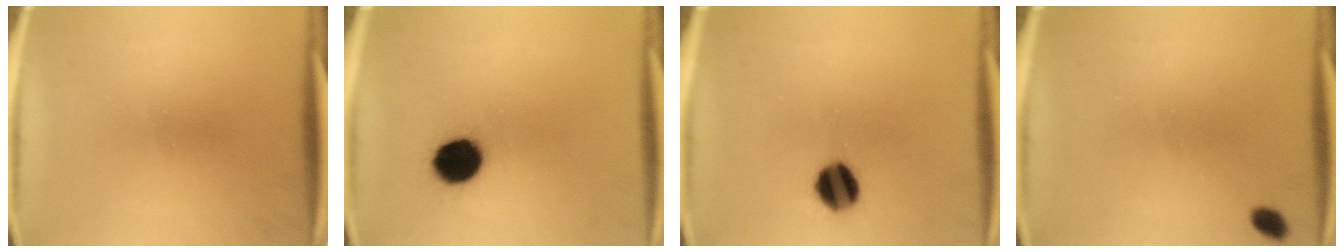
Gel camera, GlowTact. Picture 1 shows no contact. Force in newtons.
{"total": 9.5}
{"total": 8.3}
{"total": 1.8}